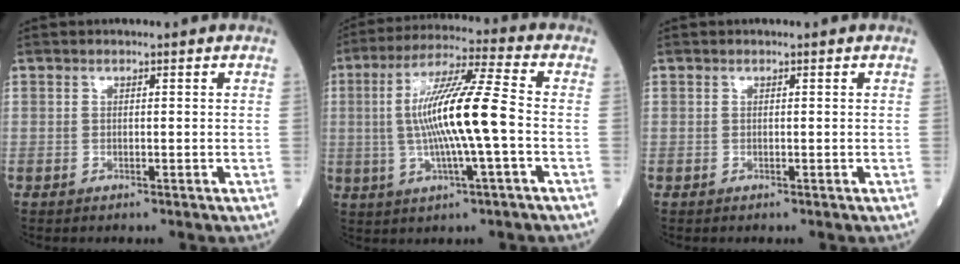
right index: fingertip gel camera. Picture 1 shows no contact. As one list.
[{"total": 13.1, "force": [-0.9, 0.1, 13.0], "torque": [-0.247, 0.009, -0.020]}, {"total": 0.0}]